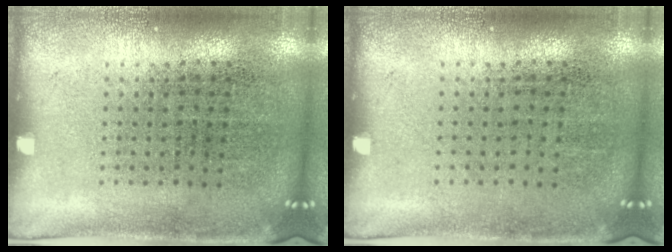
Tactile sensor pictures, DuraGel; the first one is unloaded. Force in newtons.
{"total": 0.0}